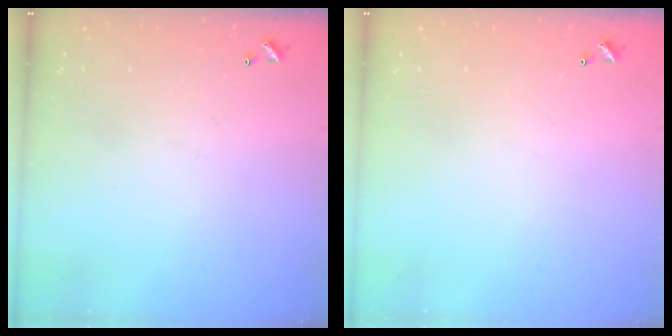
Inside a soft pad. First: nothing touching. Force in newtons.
{"total": 0.0}